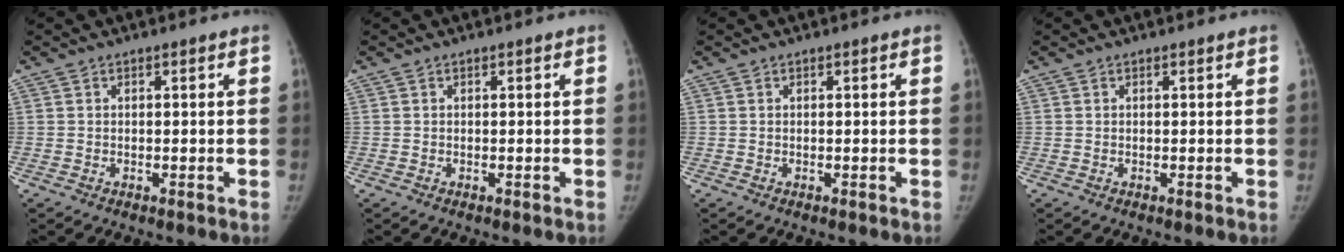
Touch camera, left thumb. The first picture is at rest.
{"total": 0.0}
{"total": 0.0}
{"total": 0.0}